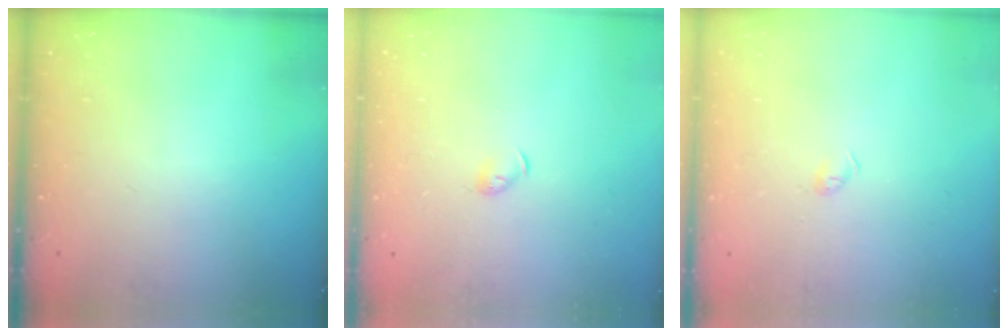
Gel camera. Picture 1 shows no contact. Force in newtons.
{"total": 3.7, "press": 3.6, "slide": 0.9}
{"total": 2.6, "press": 2.5, "slide": 0.4}